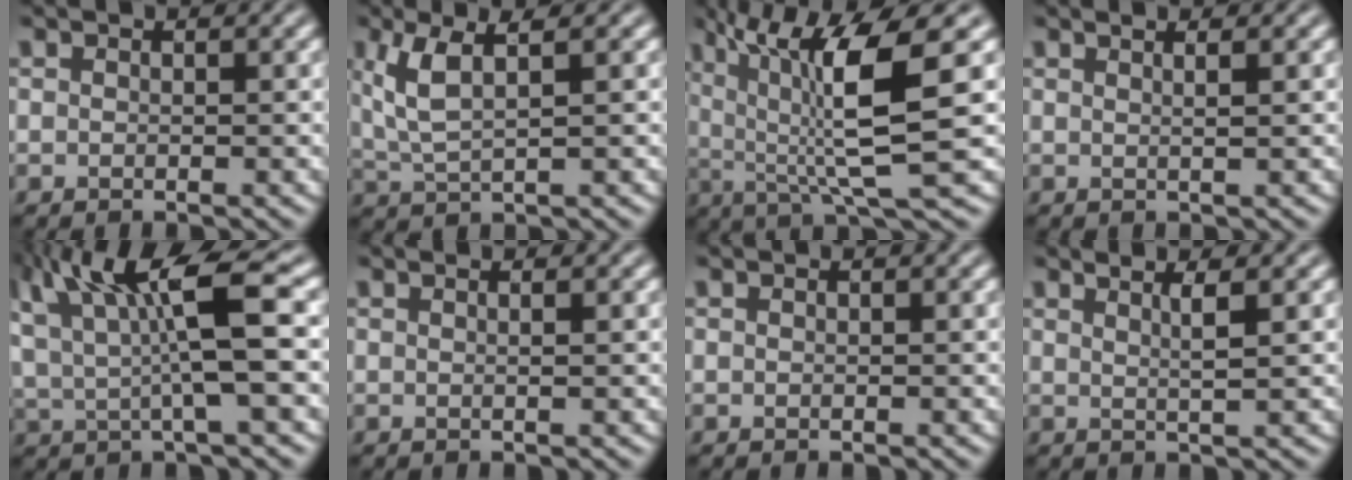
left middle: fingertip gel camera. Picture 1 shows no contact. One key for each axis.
{"total": 4.1, "fx": 1.3, "fy": 1.2, "fz": 3.7, "tx": -0.092, "ty": 0.001, "tz": 0.036}
{"total": 9.5, "fx": 2.1, "fy": 2.2, "fz": 9.0, "tx": -0.159, "ty": -0.003, "tz": 0.043}
{"total": 2.2, "fx": 1.1, "fy": 0.9, "fz": 1.6, "tx": -0.002, "ty": 0.008, "tz": -0.009}
{"total": 11.0, "fx": 3.0, "fy": 2.7, "fz": 10.3, "tx": -0.199, "ty": 0.010, "tz": 0.061}
{"total": 1.6, "fx": 0.6, "fy": 0.8, "fz": 1.3, "tx": 0.000, "ty": 0.005, "tz": -0.014}
{"total": 0.0}
{"total": 1.9, "fx": 0.7, "fy": 0.3, "fz": 1.7, "tx": -0.028, "ty": -0.001, "tz": 0.013}